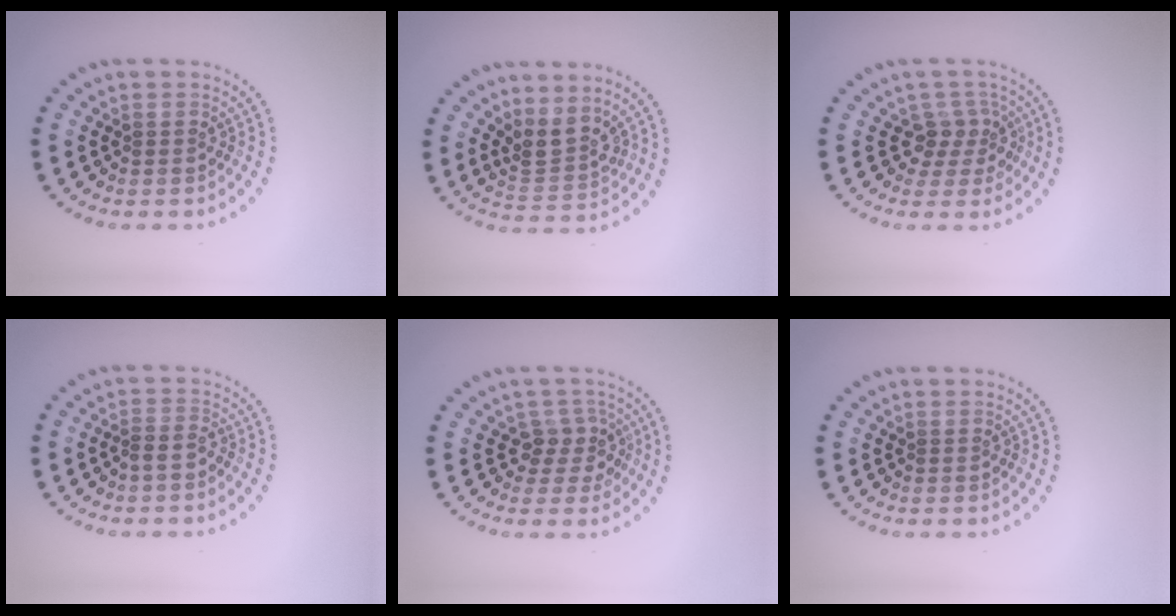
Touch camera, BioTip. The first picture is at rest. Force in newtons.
{"total": 3.0, "press": 2.3, "slide": 1.8}
{"total": 2.7, "press": 2.1, "slide": 1.7}
{"total": 1.2, "press": 0.9, "slide": 0.7}
{"total": 2.5, "press": 2.0, "slide": 1.6}
{"total": 0.0}